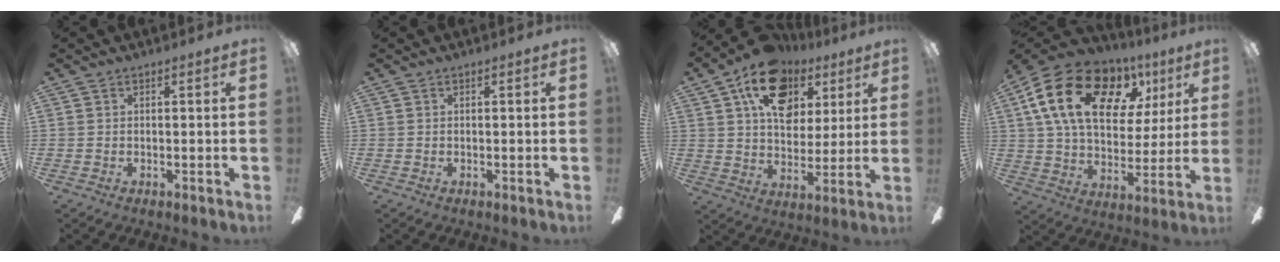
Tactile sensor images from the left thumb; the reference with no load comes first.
{"total": 0.0}
{"total": 17.1, "force": [8.4, 11.4, 9.5], "torque": [-0.156, -0.022, 0.155]}
{"total": 22.9, "force": [9.6, 14.2, 15.1], "torque": [-0.262, -0.015, 0.166]}